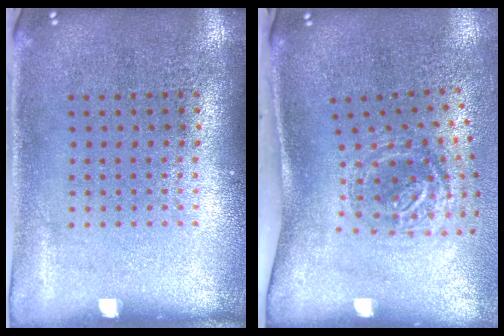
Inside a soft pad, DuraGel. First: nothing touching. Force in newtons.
{"total": 1.9, "press": 1.2, "slide": 1.4}